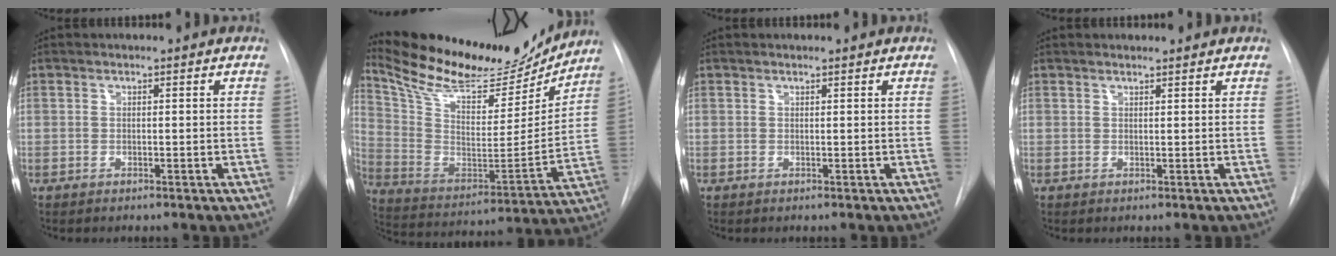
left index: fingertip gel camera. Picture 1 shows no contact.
{"total": 23.6, "force": [21.1, 5.6, 8.8], "torque": [-0.166, -0.024, 0.334]}
{"total": 0.7, "force": [0.7, 0.0, 0.0], "torque": [-0.004, 0.009, 0.014]}
{"total": 2.0, "force": [2.0, 0.3, 0.2], "torque": [-0.009, 0.015, 0.030]}